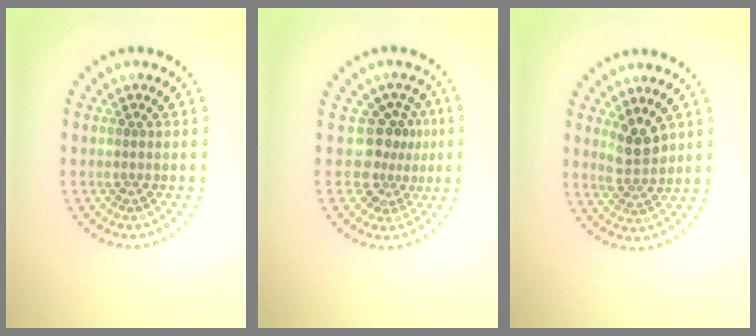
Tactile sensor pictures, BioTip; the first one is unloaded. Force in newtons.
{"total": 3.4, "press": 2.3, "slide": 2.4}
{"total": 2.7, "press": 2.5, "slide": 1.1}